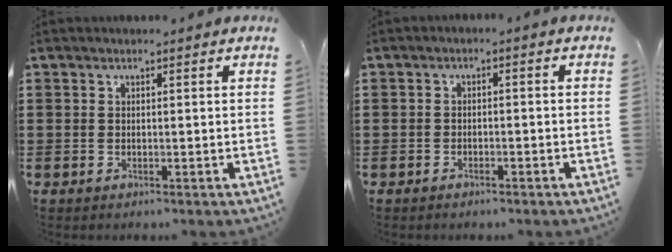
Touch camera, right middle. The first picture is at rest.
{"total": 0.6, "force": [-0.5, 0.2, 0.2], "torque": [-0.005, -0.002, -0.010]}